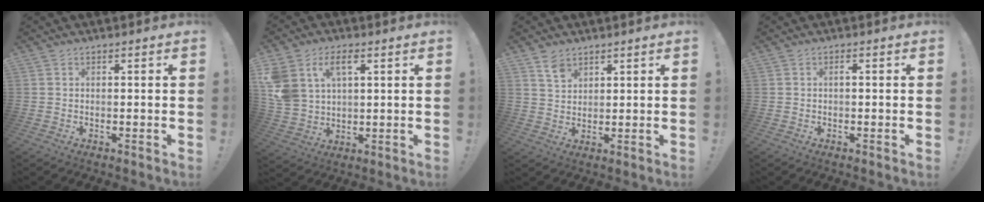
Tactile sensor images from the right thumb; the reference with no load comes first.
{"total": 10.3, "force": [4.8, 6.7, 6.2], "torque": [-0.132, -0.009, 0.092]}
{"total": 5.1, "force": [3.5, 3.0, 2.1], "torque": [-0.030, -0.017, 0.065]}
{"total": 0.6, "force": [0.0, 0.0, 0.6], "torque": [-0.012, 0.002, -0.002]}